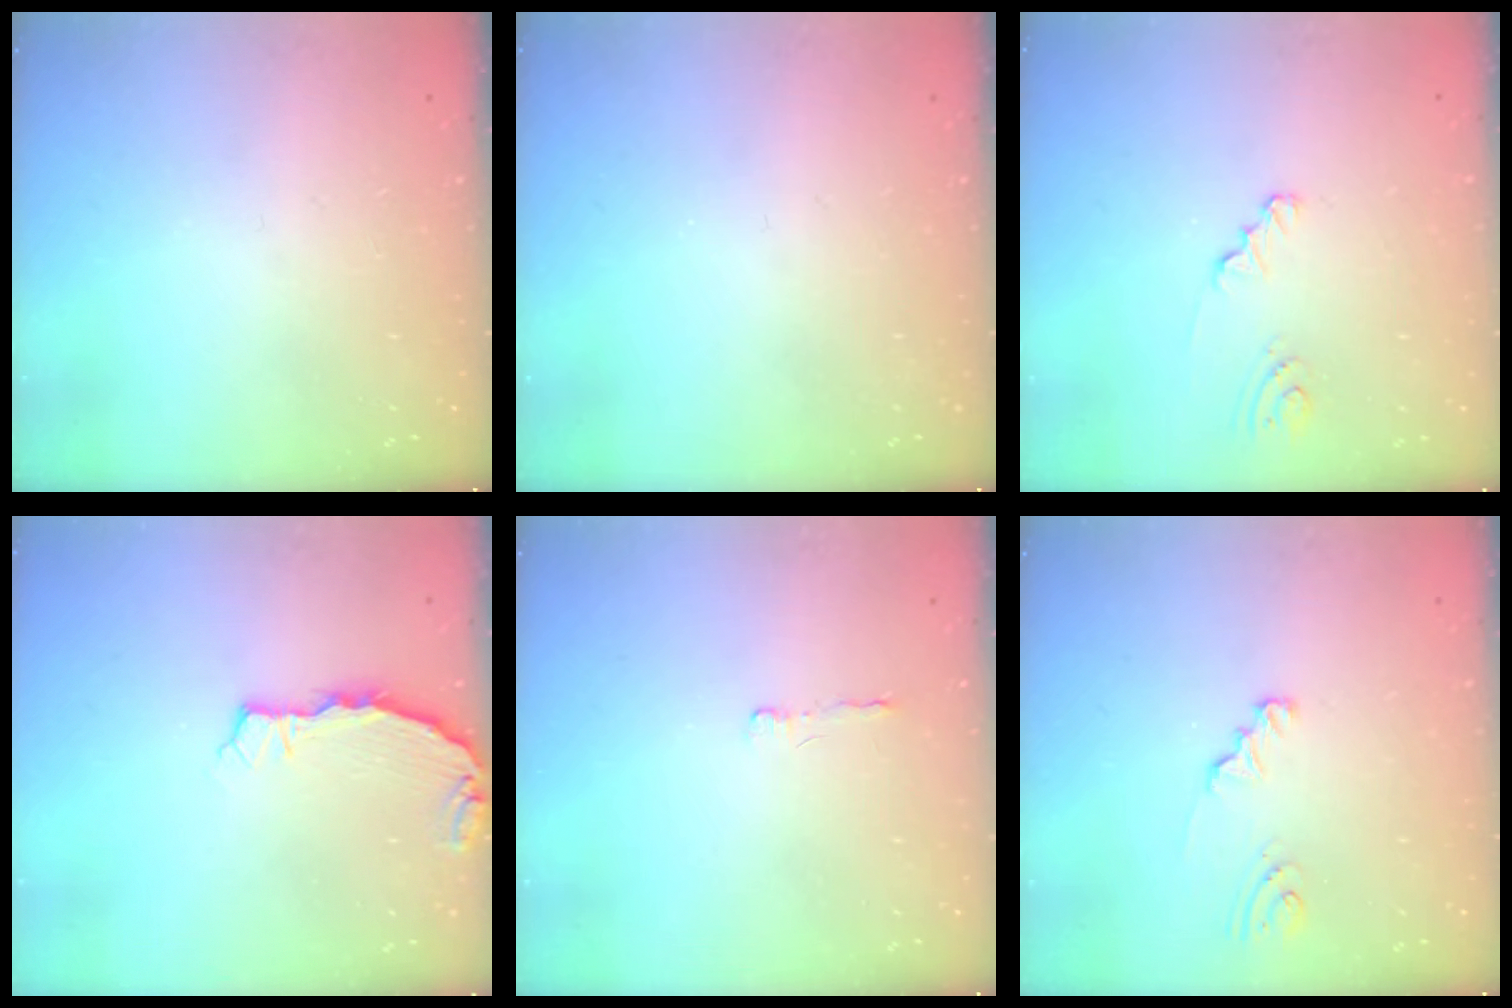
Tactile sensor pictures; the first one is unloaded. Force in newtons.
{"total": 0.0}
{"total": 2.1, "press": 2.1, "slide": 0.2}
{"total": 3.8, "press": 3.8, "slide": 0.4}
{"total": 2.0, "press": 2.0, "slide": 0.5}
{"total": 1.7, "press": 1.7, "slide": 0.1}